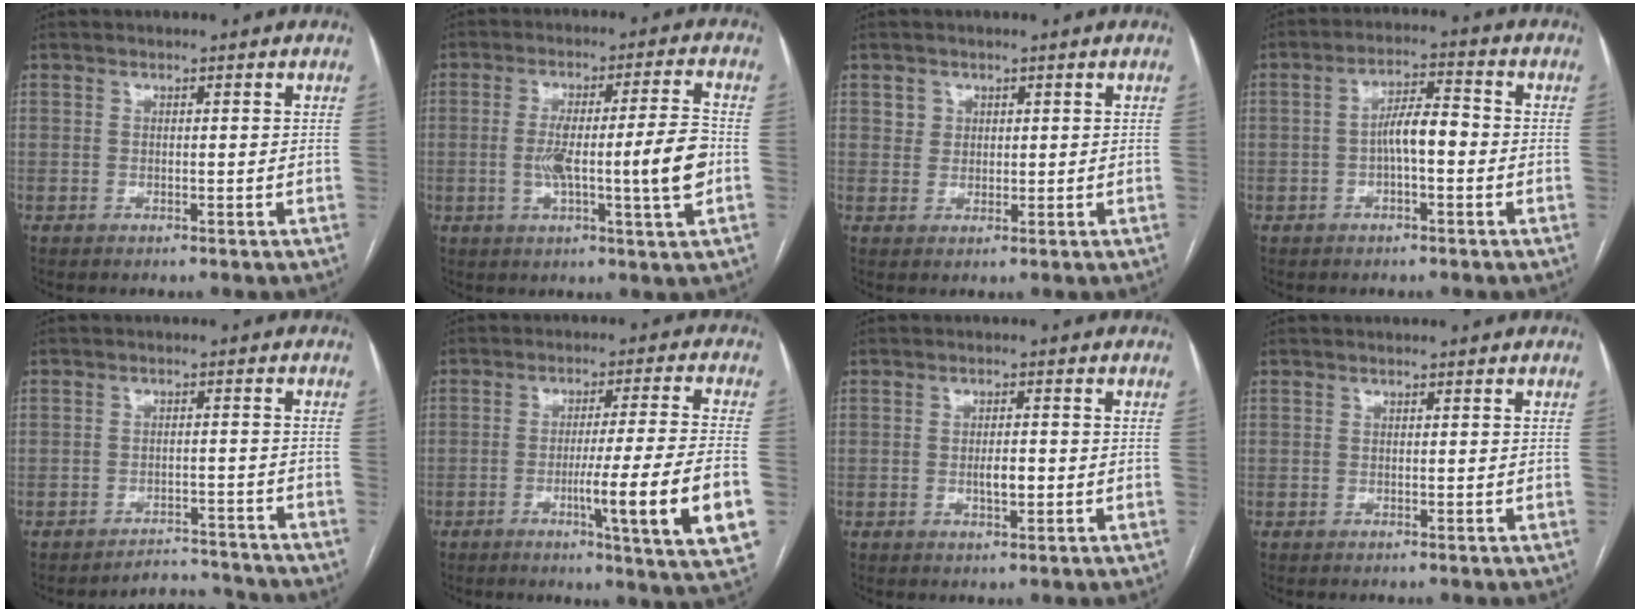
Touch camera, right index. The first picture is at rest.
{"total": 11.7, "force": [-1.7, -0.1, 11.6], "torque": [-0.193, 0.006, -0.027]}
{"total": 1.9, "force": [0.8, 1.7, 0.1], "torque": [0.008, 0.001, 0.010]}
{"total": 5.5, "force": [-0.9, 1.6, 5.2], "torque": [-0.092, 0.019, -0.016]}
{"total": 5.1, "force": [-4.8, 0.5, -1.4], "torque": [0.028, 0.022, -0.067]}
{"total": 15.1, "force": [-4.3, -1.1, 14.4], "torque": [-0.193, -0.021, -0.065]}
{"total": 2.8, "force": [-0.6, 0.8, 2.6], "torque": [-0.045, 0.001, -0.006]}
{"total": 0.0}